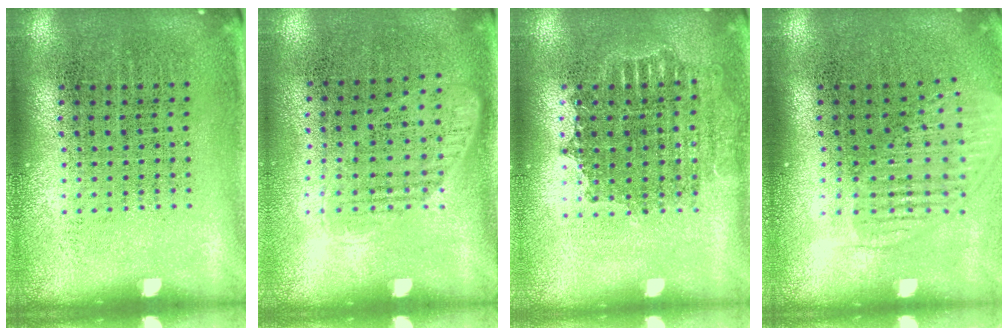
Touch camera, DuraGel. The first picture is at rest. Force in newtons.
{"total": 1.1, "press": 0.9, "slide": 0.6}
{"total": 1.4, "press": 1.2, "slide": 0.7}
{"total": 1.6, "press": 1.5, "slide": 0.8}